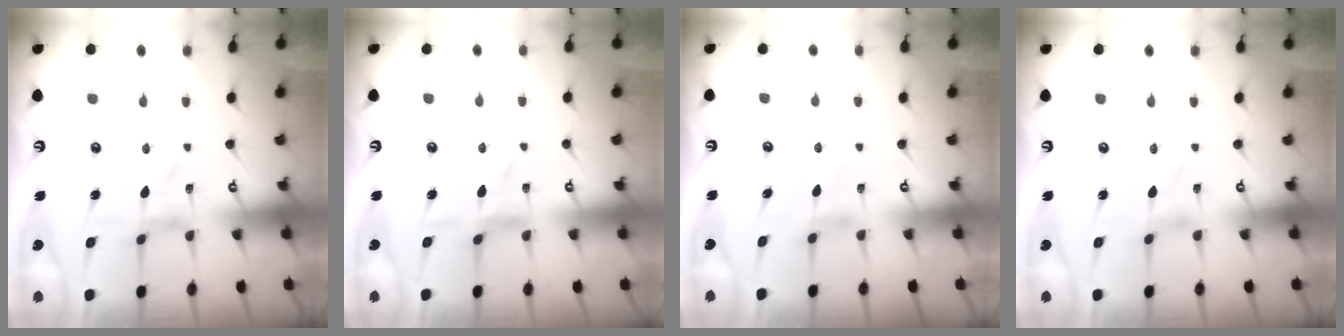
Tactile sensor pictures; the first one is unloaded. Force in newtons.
{"total": 2.1, "press": 2.1, "slide": 0.3}
{"total": 2.8, "press": 2.8, "slide": 0.3}
{"total": 0.8, "press": 0.8, "slide": 0.1}